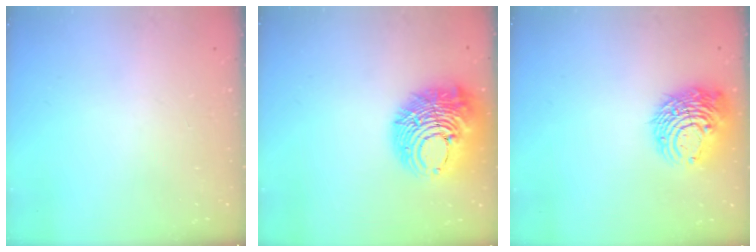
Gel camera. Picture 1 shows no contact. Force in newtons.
{"total": 15.6, "press": 15.4, "slide": 2.1}
{"total": 12.6, "press": 12.6, "slide": 1.4}